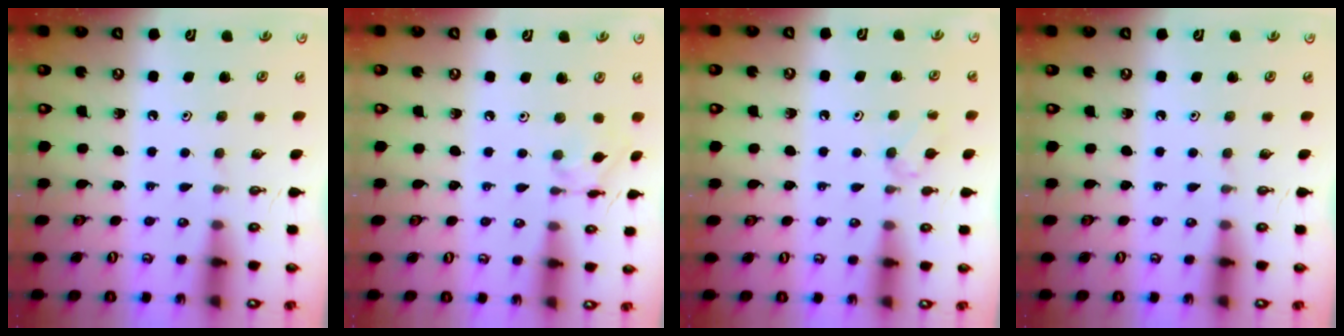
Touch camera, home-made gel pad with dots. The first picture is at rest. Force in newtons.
{"total": 4.1, "press": 4.1, "slide": 0.1}
{"total": 2.7, "press": 2.6, "slide": 0.6}
{"total": 0.0}